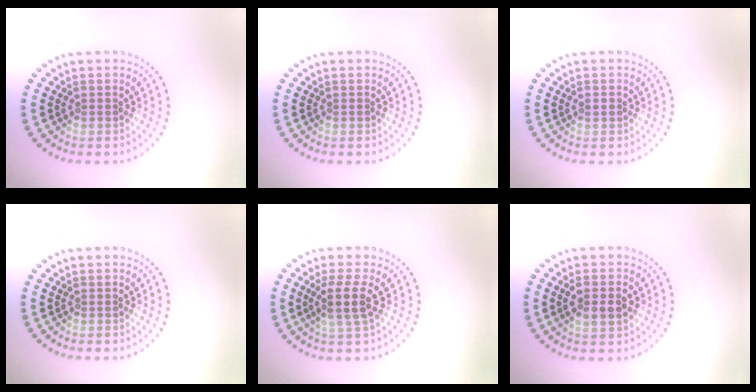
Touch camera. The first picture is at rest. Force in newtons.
{"total": 0.0}
{"total": 0.9, "press": 0.9, "slide": 0.2}
{"total": 0.0}
{"total": 2.7, "press": 2.3, "slide": 1.5}
{"total": 2.6, "press": 2.6, "slide": 0.4}